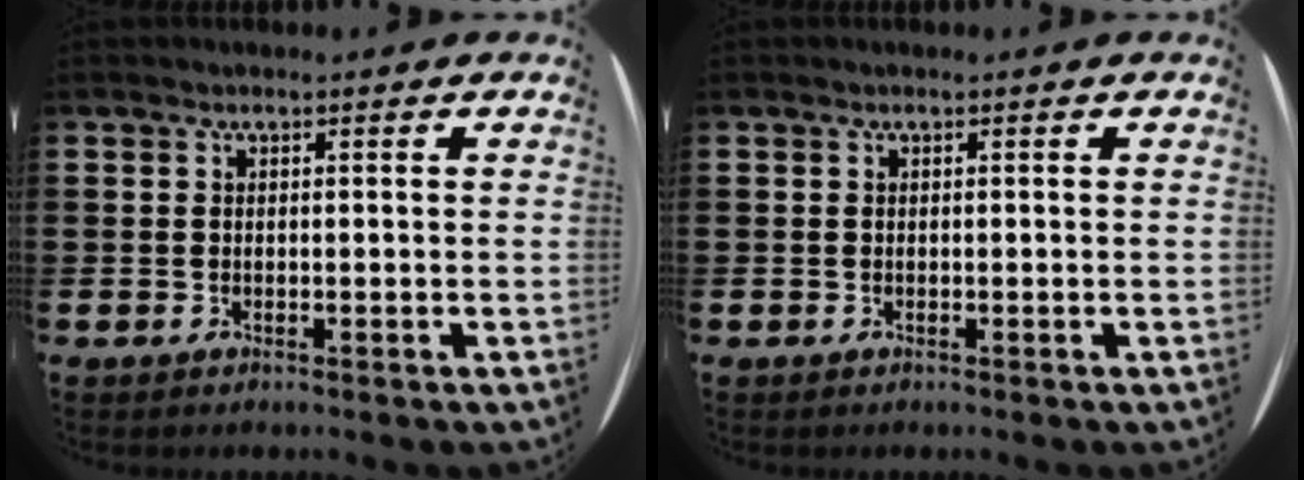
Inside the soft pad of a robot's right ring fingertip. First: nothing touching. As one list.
[{"total": 0.0}]